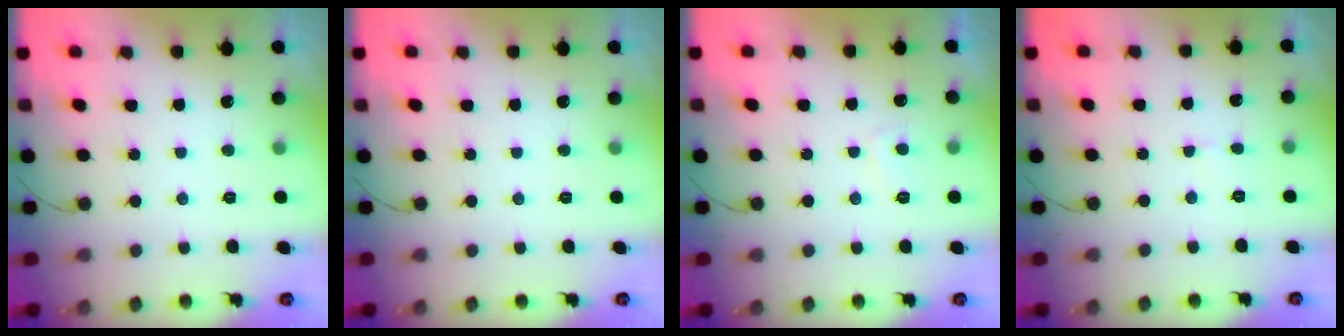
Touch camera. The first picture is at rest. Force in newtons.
{"total": 0.0}
{"total": 2.1, "press": 2.0, "slide": 0.6}
{"total": 2.6, "press": 2.6, "slide": 0.2}